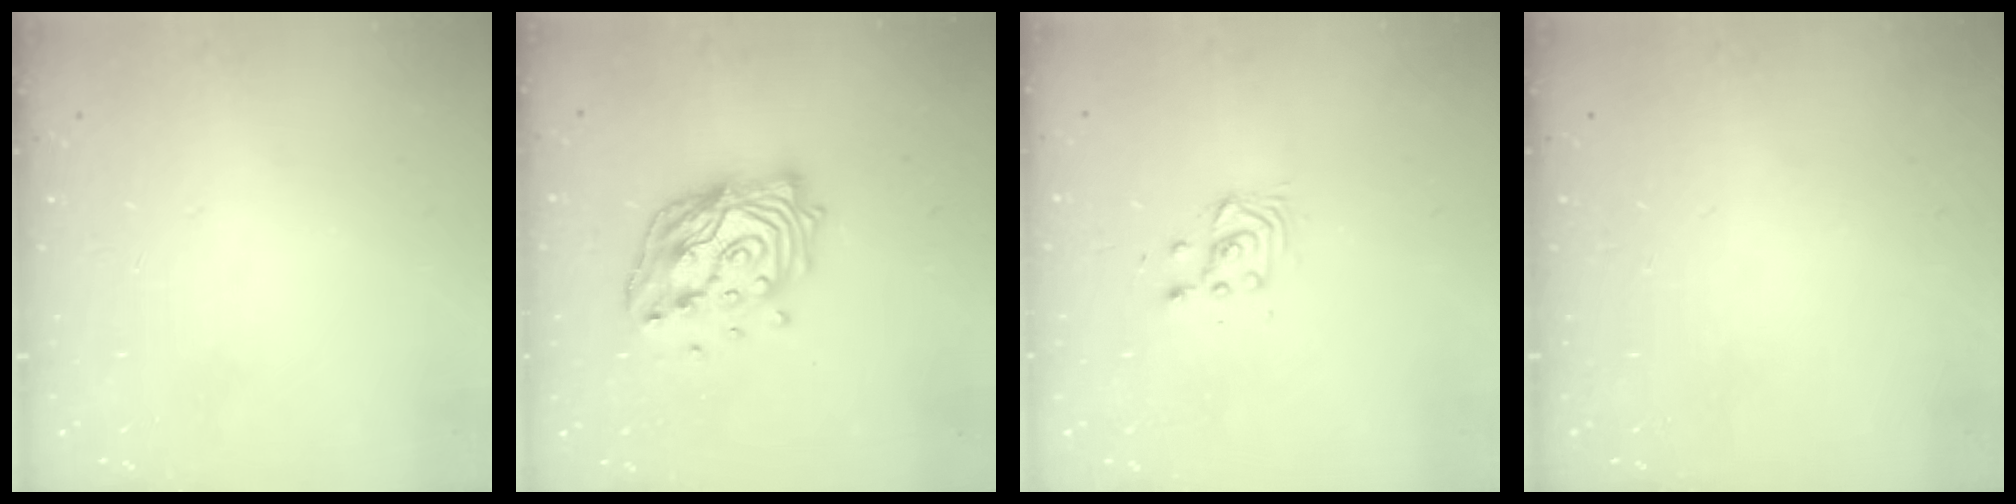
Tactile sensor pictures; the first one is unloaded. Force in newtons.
{"total": 17.6, "press": 17.0, "slide": 4.2}
{"total": 3.1, "press": 3.1, "slide": 0.3}
{"total": 0.0}